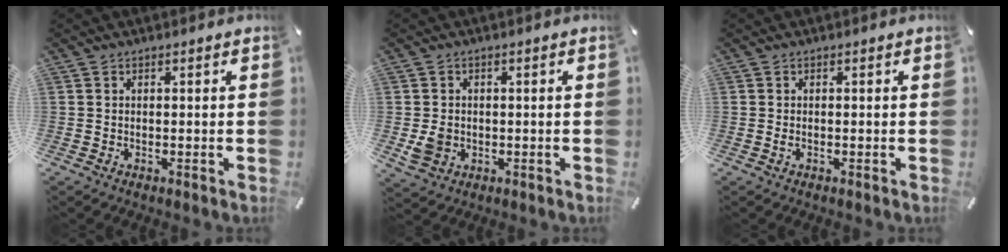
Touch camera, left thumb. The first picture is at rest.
{"total": 4.3, "force": [-0.6, 3.9, 1.9], "torque": [-0.025, -0.002, -0.012]}
{"total": 0.9, "force": [-0.3, 0.2, 0.8], "torque": [-0.017, -0.002, -0.004]}